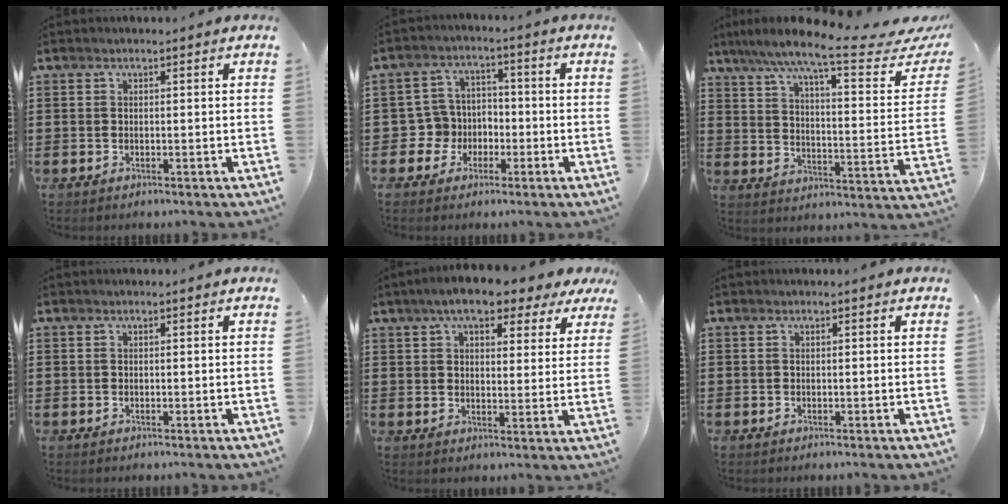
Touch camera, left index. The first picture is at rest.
{"total": 3.5, "force": [-1.3, 3.1, 1.1], "torque": [-0.038, 0.001, -0.031]}
{"total": 11.4, "force": [8.5, 0.6, 7.6], "torque": [-0.142, -0.056, 0.129]}
{"total": 0.0}
{"total": 7.4, "force": [5.6, 2.5, 4.1], "torque": [-0.084, -0.006, 0.097]}
{"total": 0.0}